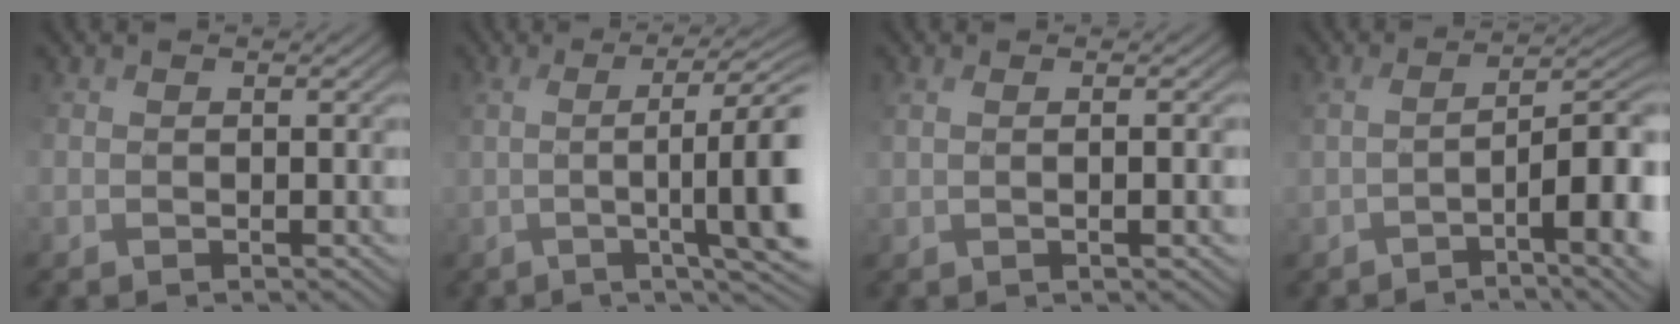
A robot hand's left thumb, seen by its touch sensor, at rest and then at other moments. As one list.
[{"total": 11.2, "force": [0.2, 2.4, 10.9], "torque": [-0.153, -0.001, 0.033]}, {"total": 2.3, "force": [0.7, 0.6, 2.1], "torque": [-0.029, 0.004, 0.011]}, {"total": 11.1, "force": [-3.8, 3.2, 9.9], "torque": [-0.133, 0.011, -0.038]}]